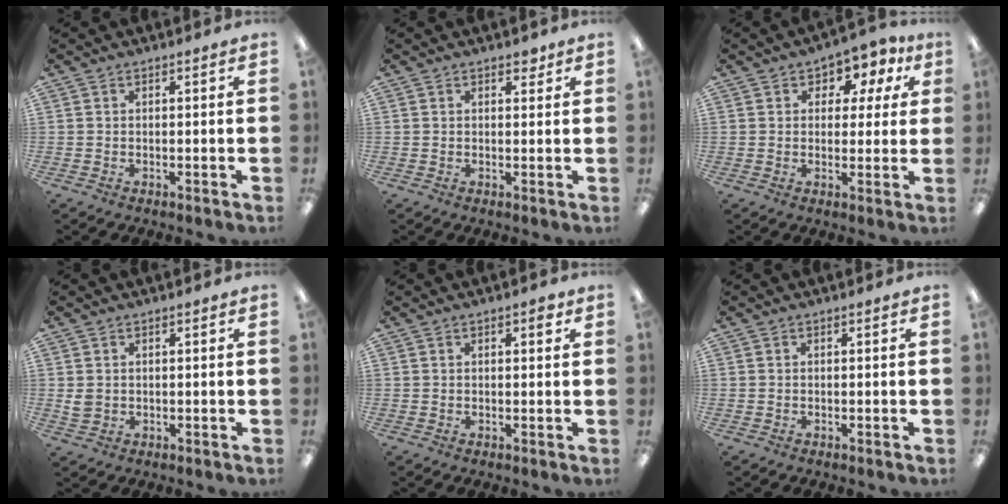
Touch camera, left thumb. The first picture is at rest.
{"total": 2.2, "force": [1.5, 1.2, 1.0], "torque": [-0.006, -0.004, 0.023]}
{"total": 5.8, "force": [3.0, 4.3, 2.5], "torque": [-0.031, -0.014, 0.046]}
{"total": 2.4, "force": [0.6, 2.0, 1.1], "torque": [-0.014, 0.001, 0.010]}
{"total": 1.8, "force": [1.0, 0.8, 1.3], "torque": [-0.010, -0.002, 0.013]}
{"total": 0.0}